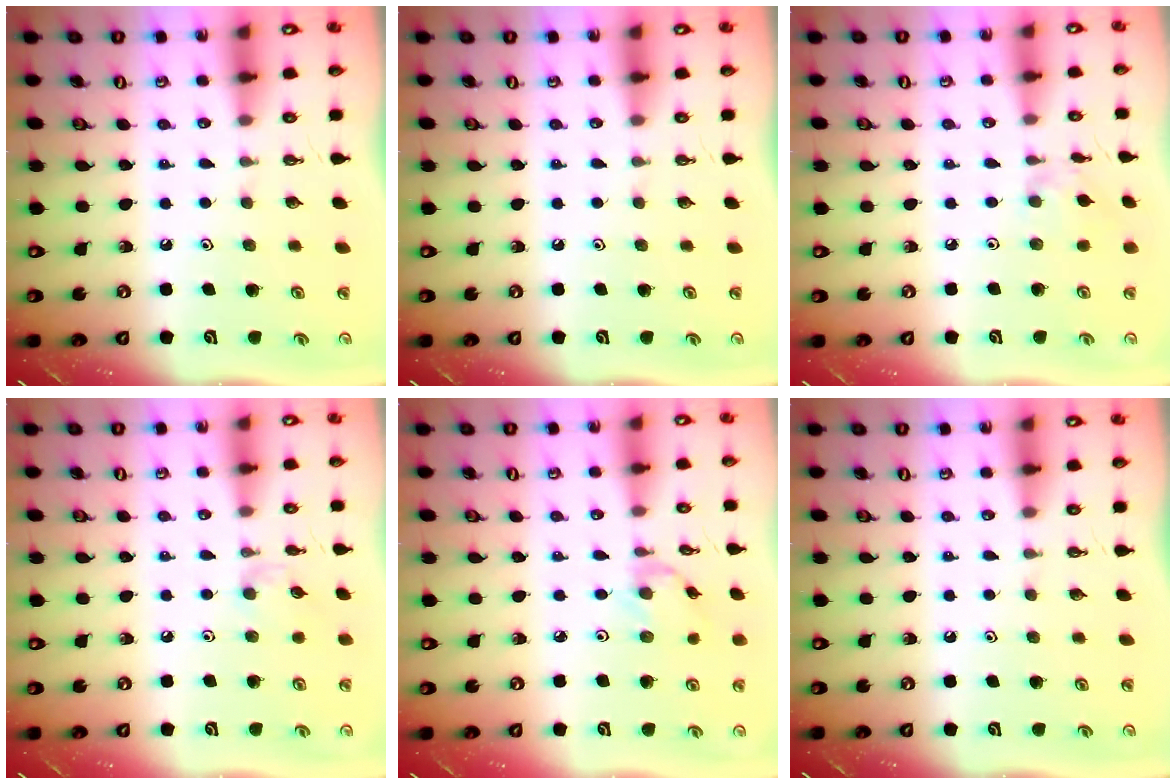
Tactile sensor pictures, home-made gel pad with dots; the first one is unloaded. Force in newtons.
{"total": 0.0}
{"total": 2.0, "press": 2.0, "slide": 0.4}
{"total": 4.1, "press": 4.1, "slide": 0.5}
{"total": 1.3, "press": 1.2, "slide": 0.4}
{"total": 0.0}